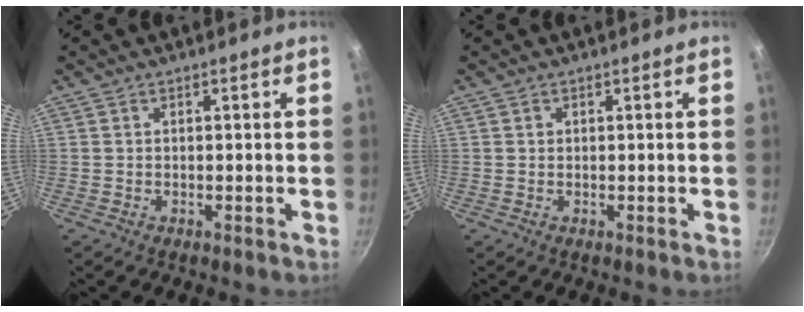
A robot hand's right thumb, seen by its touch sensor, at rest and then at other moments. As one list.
[{"total": 0.6, "force": [0.2, 0.5, 0.1], "torque": [0.001, 0.003, 0.003]}]